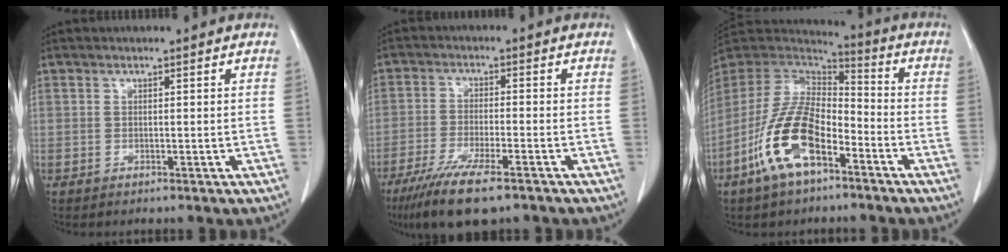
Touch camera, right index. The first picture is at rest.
{"total": 10.5, "force": [-7.3, 1.6, 7.4], "torque": [-0.127, -0.025, -0.118]}
{"total": 14.5, "force": [-6.8, 6.1, 11.3], "torque": [-0.236, 0.004, -0.131]}